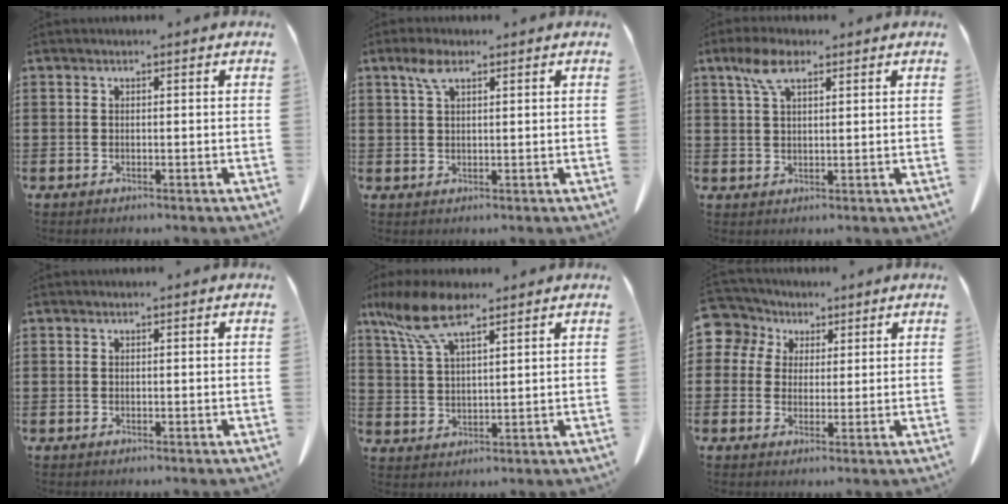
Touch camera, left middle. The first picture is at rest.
{"total": 3.4, "force": [1.8, 1.1, 2.6], "torque": [-0.059, 0.004, 0.033]}
{"total": 5.5, "force": [3.0, 2.1, 4.1], "torque": [-0.090, 0.007, 0.054]}
{"total": 0.0}
{"total": 8.6, "force": [5.8, 2.7, 5.8], "torque": [-0.142, -0.013, 0.102]}
{"total": 5.2, "force": [2.4, 4.5, 0.8], "torque": [-0.046, 0.003, 0.043]}